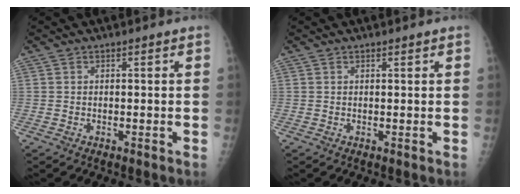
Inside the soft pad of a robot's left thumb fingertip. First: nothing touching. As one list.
[{"total": 0.6, "force": [0.4, 0.1, 0.4], "torque": [-0.006, -0.001, 0.006]}]